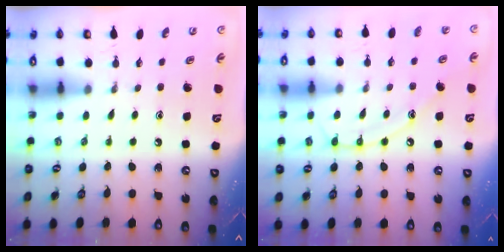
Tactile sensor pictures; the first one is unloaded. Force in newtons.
{"total": 10.9, "press": 10.8, "slide": 0.9}